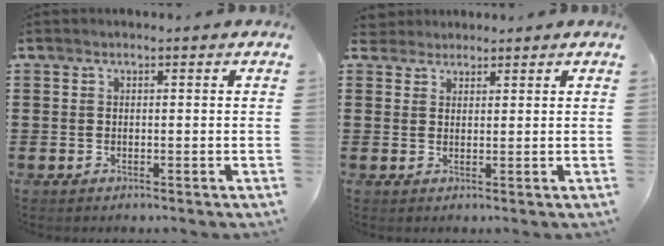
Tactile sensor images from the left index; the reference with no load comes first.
{"total": 2.3, "force": [2.1, 1.0, 0.0], "torque": [-0.008, 0.007, 0.041]}